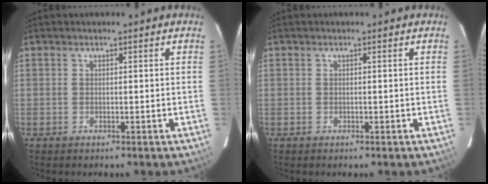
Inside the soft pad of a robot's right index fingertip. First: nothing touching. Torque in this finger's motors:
{"motor_torque": [-0.09, -0.01, -0.04, 0.00]}